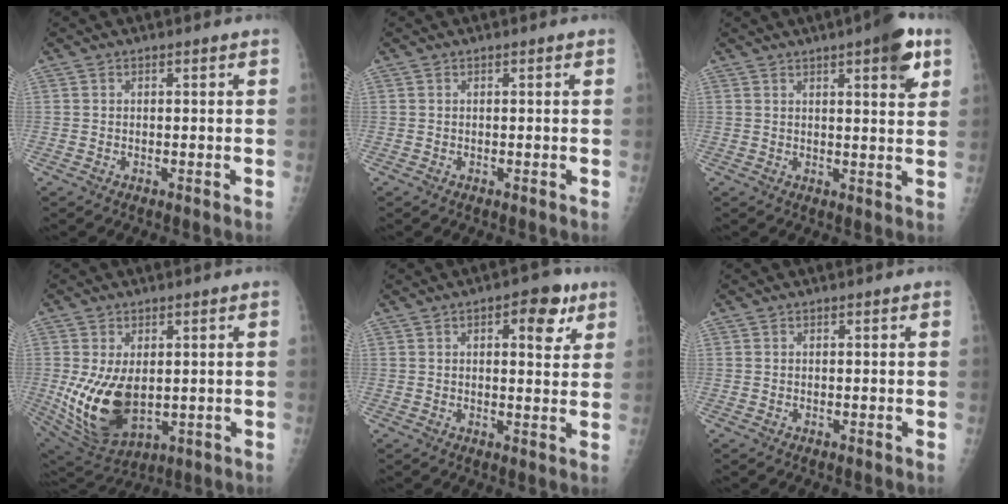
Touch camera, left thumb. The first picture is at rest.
{"total": 0.0}
{"total": 8.3, "force": [4.3, 2.0, 6.8], "torque": [-0.077, -0.014, 0.051]}
{"total": 13.9, "force": [-0.5, 8.3, 11.1], "torque": [-0.199, -0.017, 0.019]}
{"total": 9.4, "force": [4.1, 4.6, 7.1], "torque": [-0.057, -0.008, 0.047]}
{"total": 0.0}